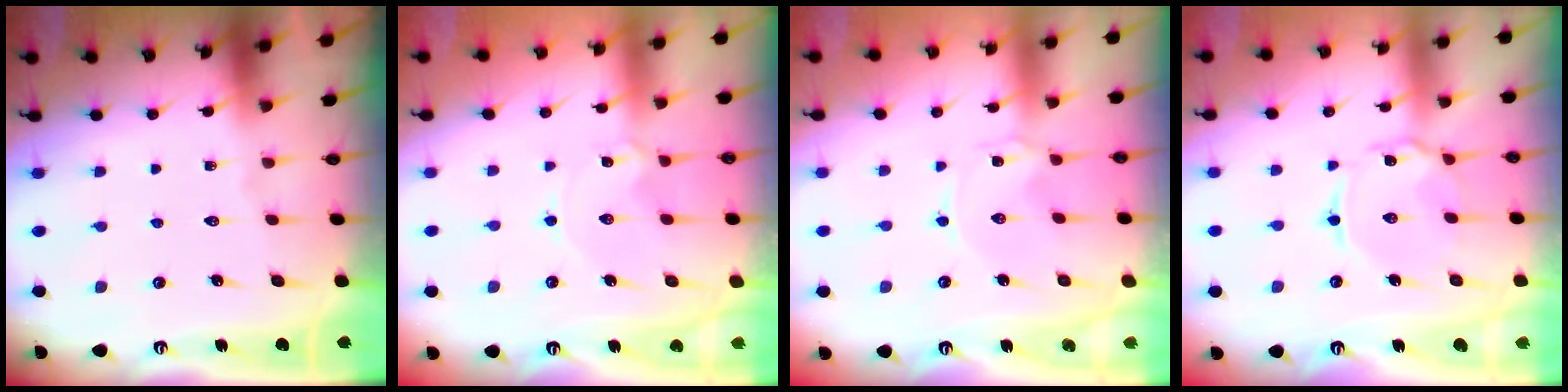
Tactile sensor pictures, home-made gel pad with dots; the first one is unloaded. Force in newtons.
{"total": 0.0}
{"total": 0.0}
{"total": 5.6, "press": 5.6, "slide": 0.2}